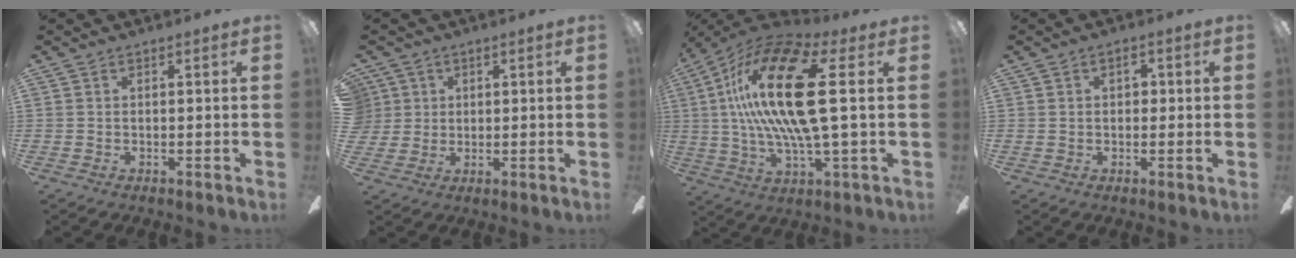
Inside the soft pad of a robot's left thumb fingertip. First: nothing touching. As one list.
[{"total": 4.4, "force": [1.6, 4.0, 0.4], "torque": [-0.015, 0.008, 0.029]}, {"total": 23.9, "force": [3.6, 7.4, 22.4], "torque": [-0.471, -0.011, 0.048]}, {"total": 2.6, "force": [0.6, 1.8, 1.8], "torque": [-0.013, 0.001, 0.001]}]